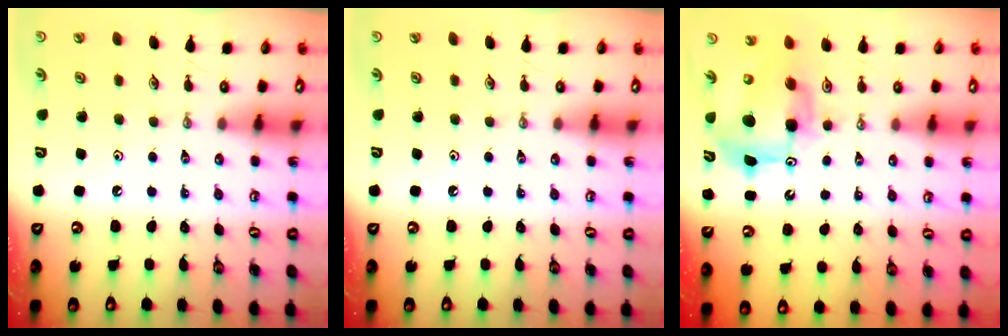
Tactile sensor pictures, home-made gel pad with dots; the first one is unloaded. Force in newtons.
{"total": 0.0}
{"total": 8.8, "press": 8.7, "slide": 1.0}